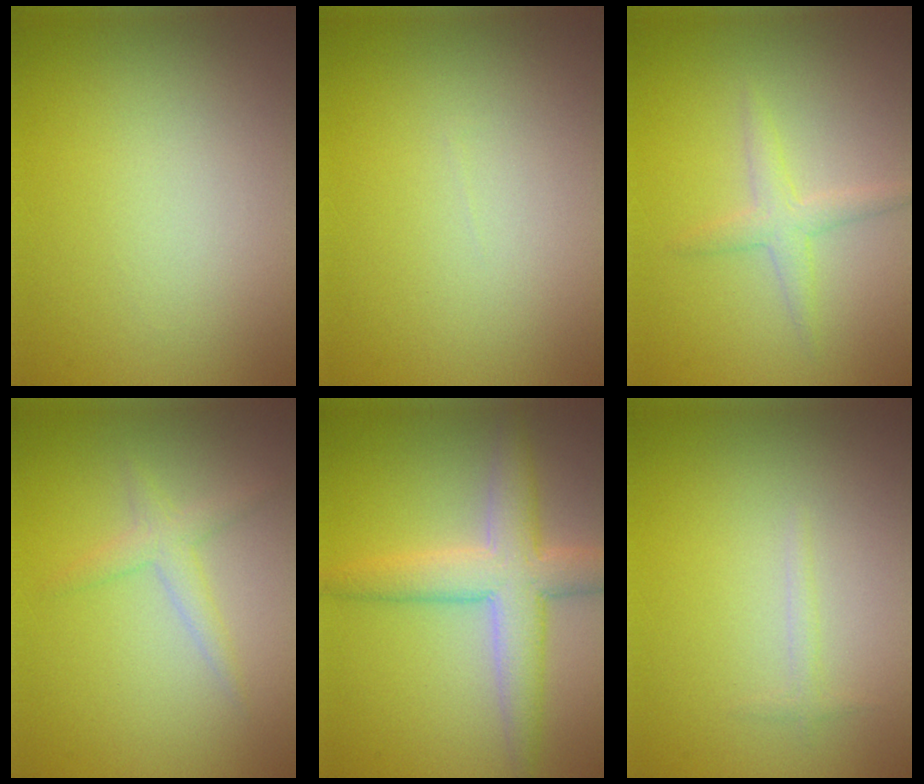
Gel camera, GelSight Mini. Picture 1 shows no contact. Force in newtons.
{"total": 0.0}
{"total": 2.0, "press": 2.0, "slide": 0.1}
{"total": 1.9, "press": 1.9, "slide": 0.0}
{"total": 5.7, "press": 5.7, "slide": 0.1}
{"total": 0.7, "press": 0.7, "slide": 0.0}